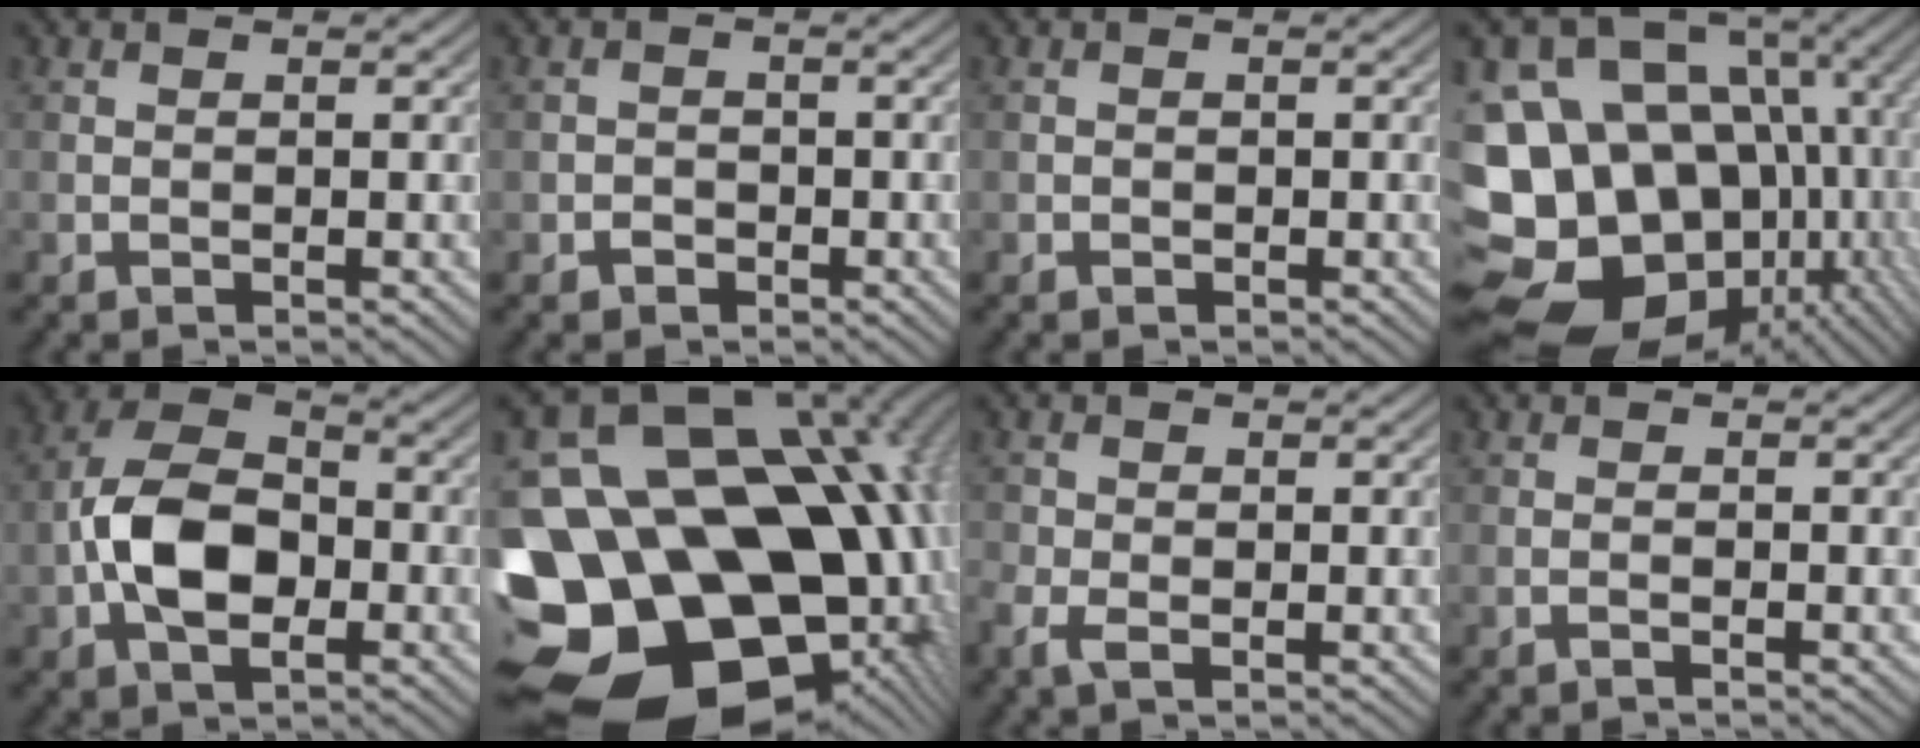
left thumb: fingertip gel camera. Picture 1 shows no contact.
{"total": 1.9, "force": [-0.9, 1.6, 0.4], "torque": [0.004, -0.002, -0.019]}
{"total": 0.7, "force": [-0.3, 0.7, 0.1], "torque": [0.004, -0.004, -0.007]}
{"total": 21.2, "force": [-3.1, 16.3, 13.2], "torque": [-0.274, 0.012, -0.017]}
{"total": 9.5, "force": [-2.2, 5.7, 7.3], "torque": [-0.152, 0.012, -0.049]}
{"total": 22.8, "force": [-3.1, 16.8, 15.2], "torque": [-0.285, -0.037, -0.039]}
{"total": 2.6, "force": [-1.3, 1.5, 1.7], "torque": [-0.045, -0.005, -0.029]}
{"total": 0.6, "force": [-0.5, 0.0, 0.3], "torque": [-0.007, 0.002, -0.012]}